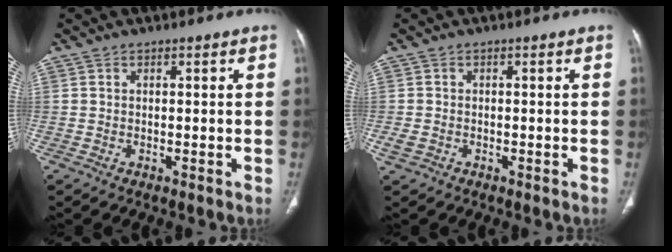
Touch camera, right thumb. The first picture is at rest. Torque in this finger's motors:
{"motor_torque": [2.24, 2.77, -0.06, -0.21, 0.05]}